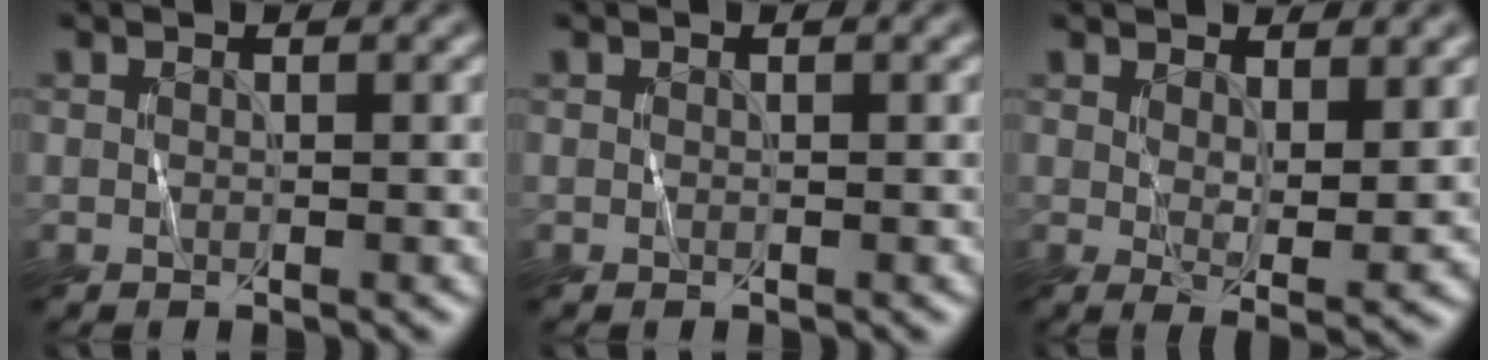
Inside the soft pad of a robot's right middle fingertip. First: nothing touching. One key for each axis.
{"total": 0.0}
{"total": 3.5, "fx": 1.7, "fy": 1.0, "fz": 2.9, "tx": -0.051, "ty": -0.013, "tz": 0.031}